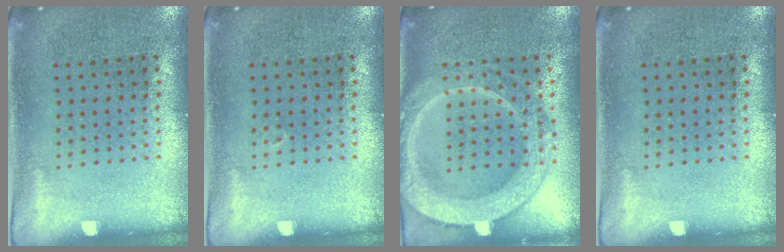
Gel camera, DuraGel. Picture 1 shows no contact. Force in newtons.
{"total": 0.0}
{"total": 4.1, "press": 4.1, "slide": 0.5}
{"total": 0.0}